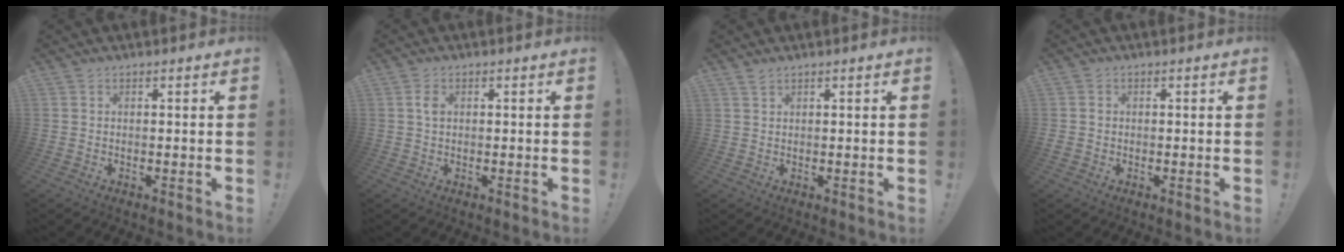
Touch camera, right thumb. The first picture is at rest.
{"total": 2.3, "force": [0.6, 1.5, 1.7], "torque": [-0.037, 0.006, 0.009]}
{"total": 1.4, "force": [1.1, 0.4, 0.7], "torque": [-0.022, 0.002, 0.023]}
{"total": 1.5, "force": [-0.3, 1.3, 0.5], "torque": [-0.008, 0.004, -0.007]}